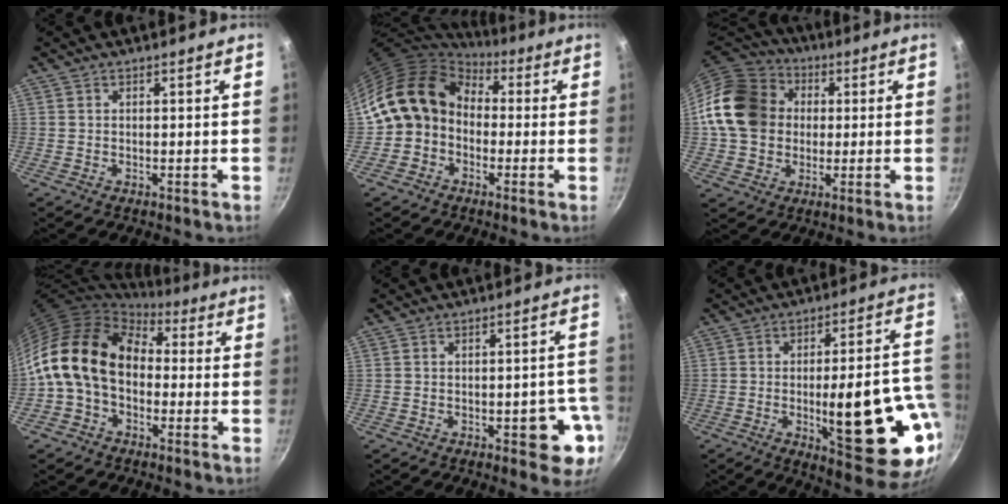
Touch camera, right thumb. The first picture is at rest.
{"total": 12.6, "force": [0.3, 10.6, 6.8], "torque": [-0.093, 0.038, -0.014]}
{"total": 17.5, "force": [1.8, 14.6, 9.5], "torque": [-0.154, 0.033, 0.023]}
{"total": 16.6, "force": [0.0, 12.2, 11.3], "torque": [-0.187, 0.040, -0.017]}
{"total": 8.5, "force": [-3.2, 3.8, 7.0], "torque": [-0.046, 0.021, -0.036]}
{"total": 23.0, "force": [-5.0, 6.9, 21.3], "torque": [-0.264, 0.008, -0.059]}